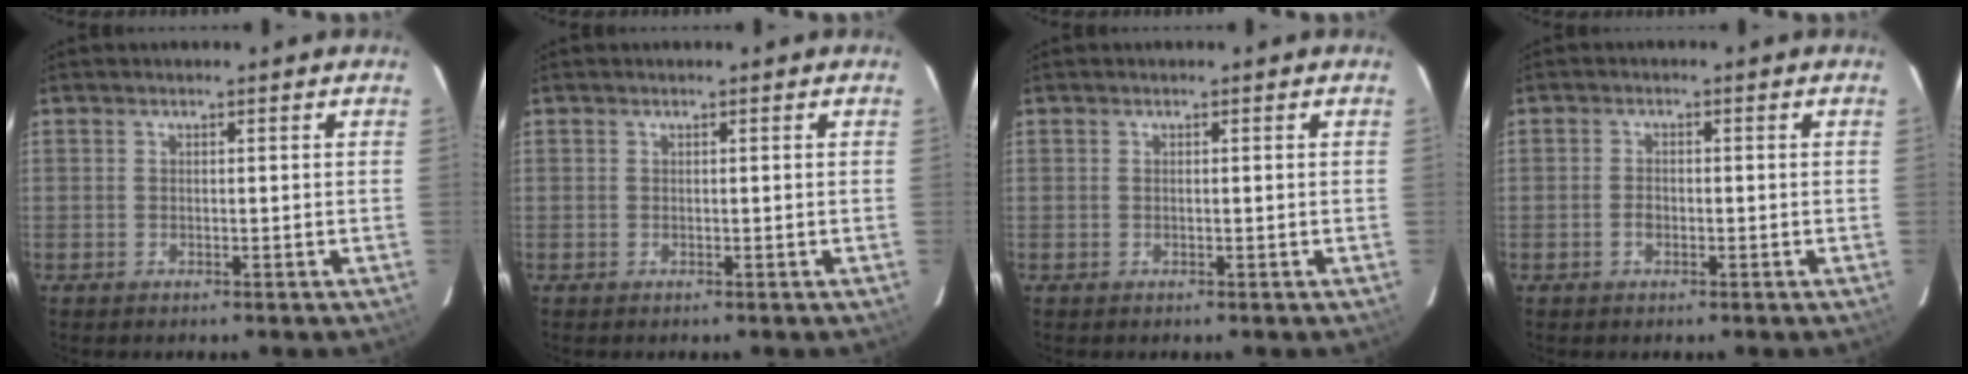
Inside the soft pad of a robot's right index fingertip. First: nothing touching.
{"total": 0.0}
{"total": 0.0}
{"total": 1.8, "force": [-0.7, 1.3, 1.0], "torque": [-0.022, 0.001, -0.014]}